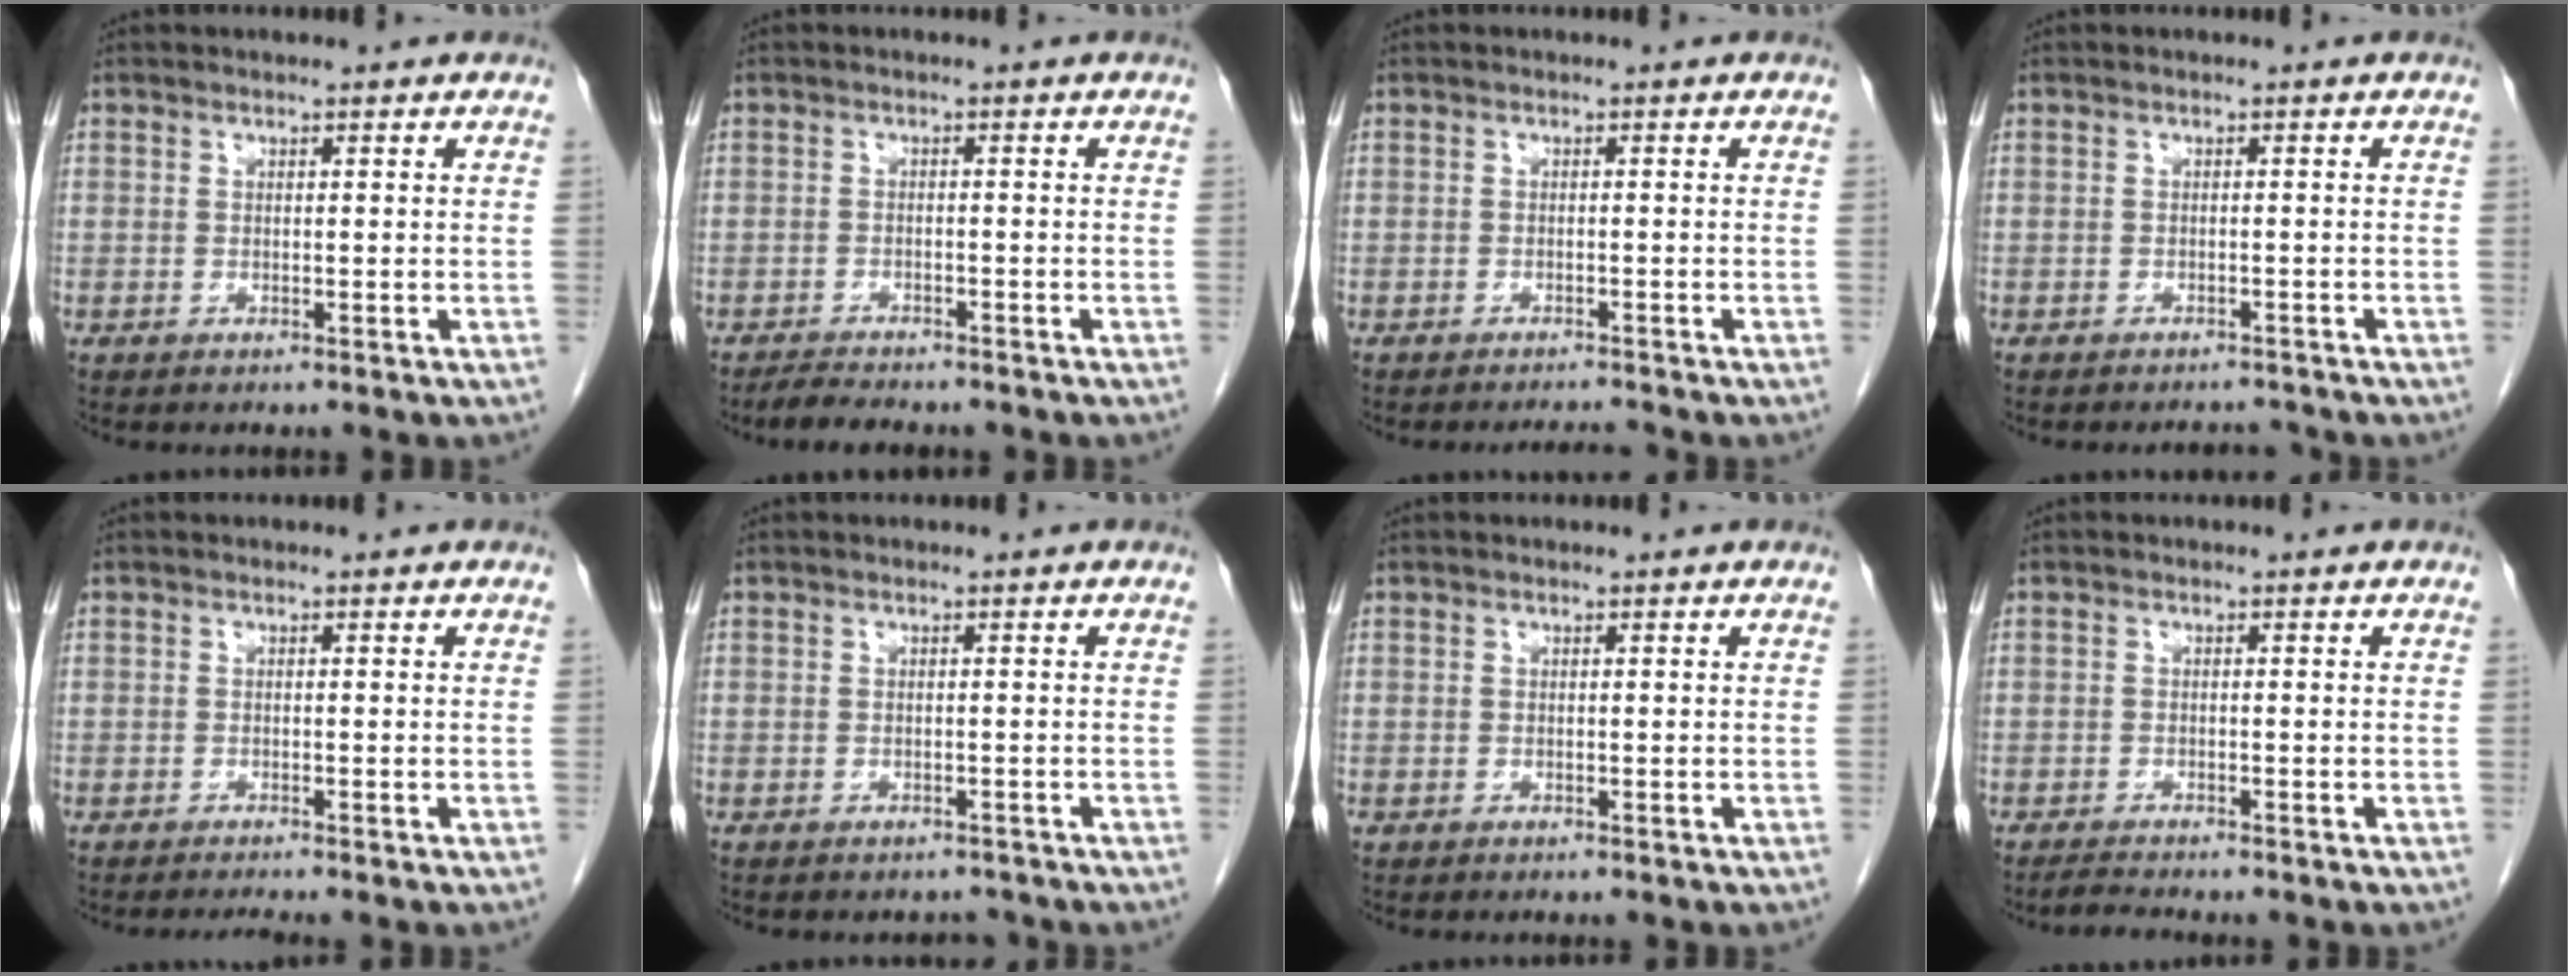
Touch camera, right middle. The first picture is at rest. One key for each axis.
{"total": 4.0, "fx": -3.6, "fy": 0.7, "fz": 1.6, "tx": -0.033, "ty": -0.011, "tz": -0.056}
{"total": 1.8, "fx": -1.7, "fy": -0.7, "fz": 0.0, "tx": -0.003, "ty": -0.012, "tz": -0.023}
{"total": 2.2, "fx": -2.2, "fy": 0.2, "fz": -0.1, "tx": 0.003, "ty": -0.008, "tz": -0.029}
{"total": 1.6, "fx": -1.4, "fy": -0.5, "fz": 0.5, "tx": -0.010, "ty": -0.004, "tz": -0.024}
{"total": 2.6, "fx": -2.4, "fy": 1.0, "fz": 0.1, "tx": -0.002, "ty": -0.002, "tz": -0.031}
{"total": 0.0}
{"total": 1.5, "fx": -1.5, "fy": -0.4, "fz": 0.3, "tx": -0.018, "ty": -0.011, "tz": -0.028}